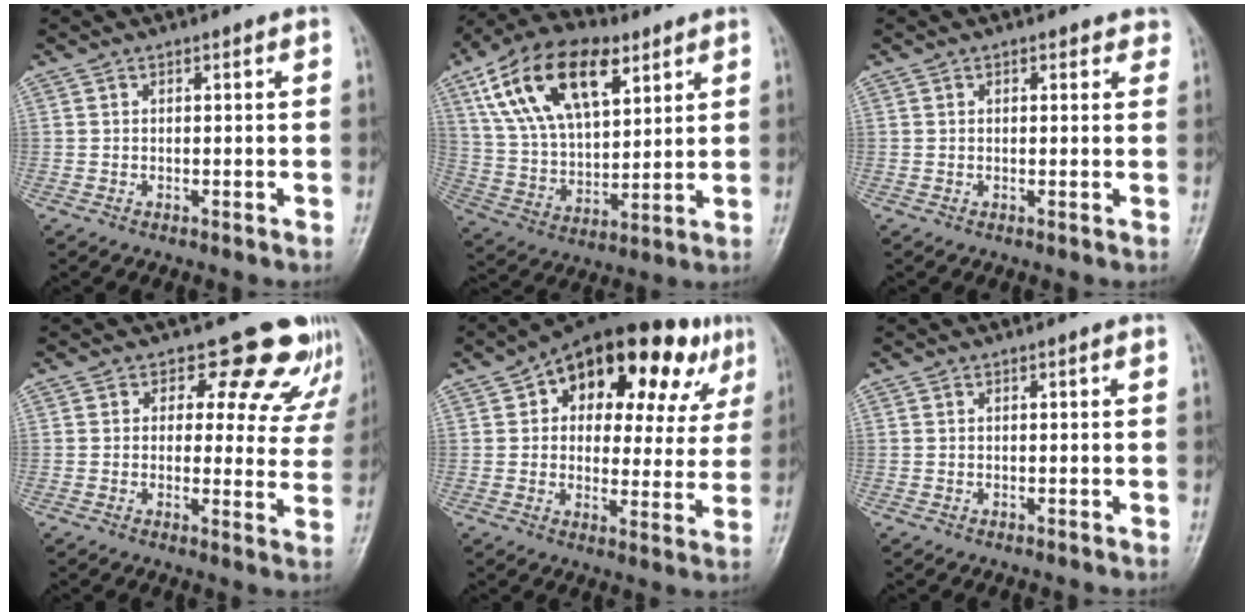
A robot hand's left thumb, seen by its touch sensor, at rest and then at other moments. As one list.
[{"total": 20.6, "force": [9.8, 10.9, 14.5], "torque": [-0.238, -0.015, 0.178]}, {"total": 1.9, "force": [1.2, 1.3, 0.6], "torque": [0.016, -0.003, 0.008]}, {"total": 12.1, "force": [9.7, 6.3, 3.5], "torque": [0.021, -0.055, 0.088]}, {"total": 22.6, "force": [10.5, 11.7, 16.2], "torque": [-0.181, 0.009, 0.147]}, {"total": 0.0}]